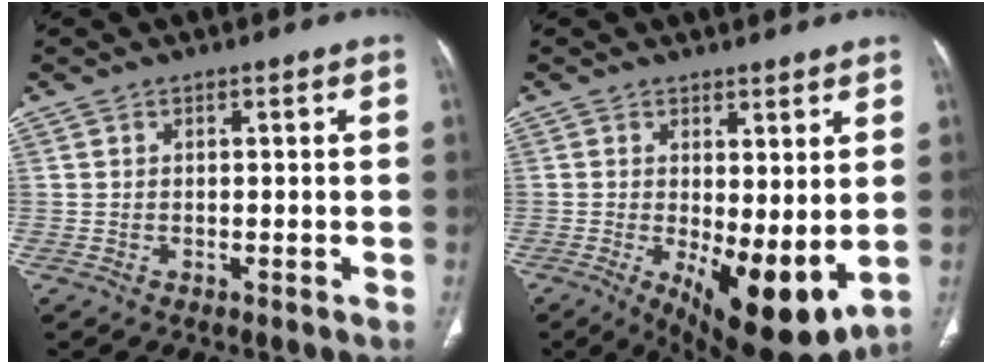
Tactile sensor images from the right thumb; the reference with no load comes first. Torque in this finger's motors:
{"motor_torque": [2.33, 2.68, 0.90, -0.79, 0.38]}